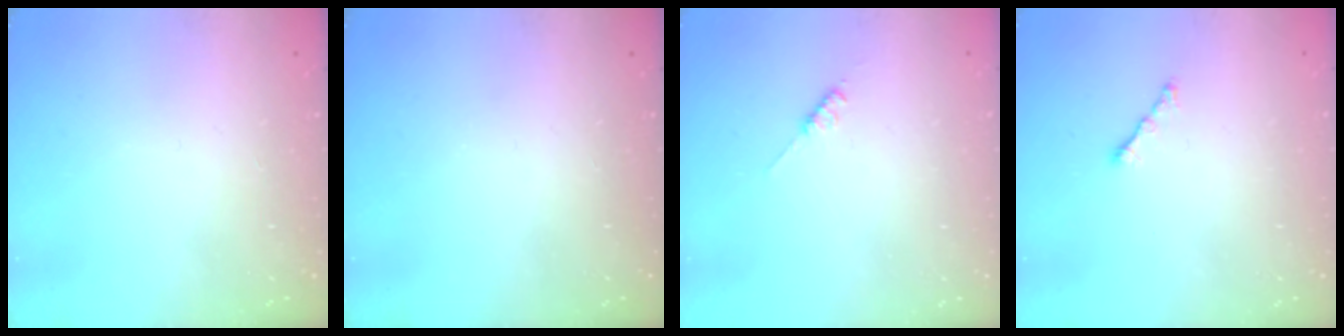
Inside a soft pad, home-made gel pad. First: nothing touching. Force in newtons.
{"total": 0.0}
{"total": 2.8, "press": 2.8, "slide": 0.5}
{"total": 2.3, "press": 2.2, "slide": 0.7}